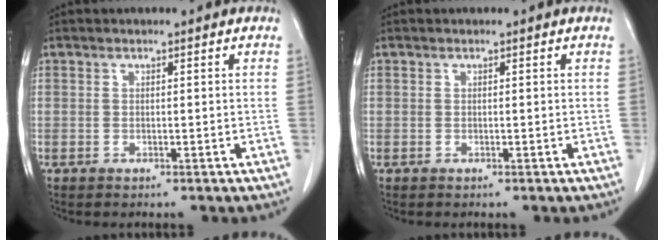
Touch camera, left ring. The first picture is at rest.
{"total": 0.0}